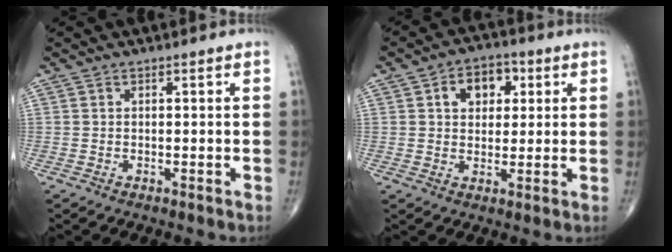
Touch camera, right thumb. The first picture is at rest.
{"total": 7.8, "force": [2.4, 5.5, 4.9], "torque": [-0.040, 0.004, 0.032]}